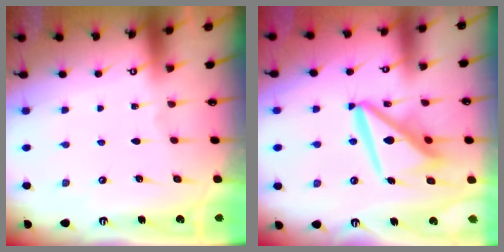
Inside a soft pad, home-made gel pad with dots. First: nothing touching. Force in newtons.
{"total": 13.3, "press": 13.2, "slide": 1.5}